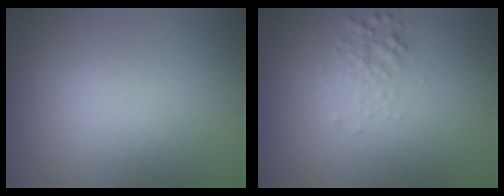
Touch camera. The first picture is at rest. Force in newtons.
{"total": 1.6, "press": 1.6, "slide": 0.0}